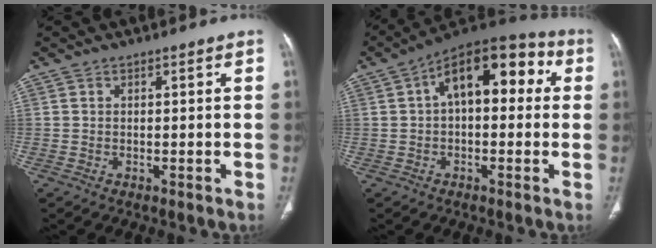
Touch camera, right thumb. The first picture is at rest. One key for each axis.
{"total": 15.4, "fx": 2.9, "fy": 8.3, "fz": 12.7, "tx": -0.153, "ty": 0.045, "tz": 0.035}